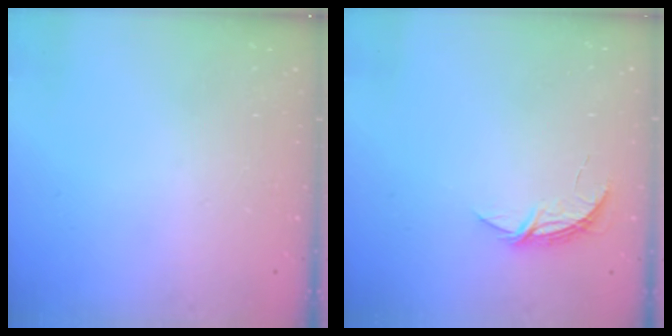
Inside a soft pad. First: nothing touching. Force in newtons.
{"total": 5.0, "press": 5.0, "slide": 0.4}